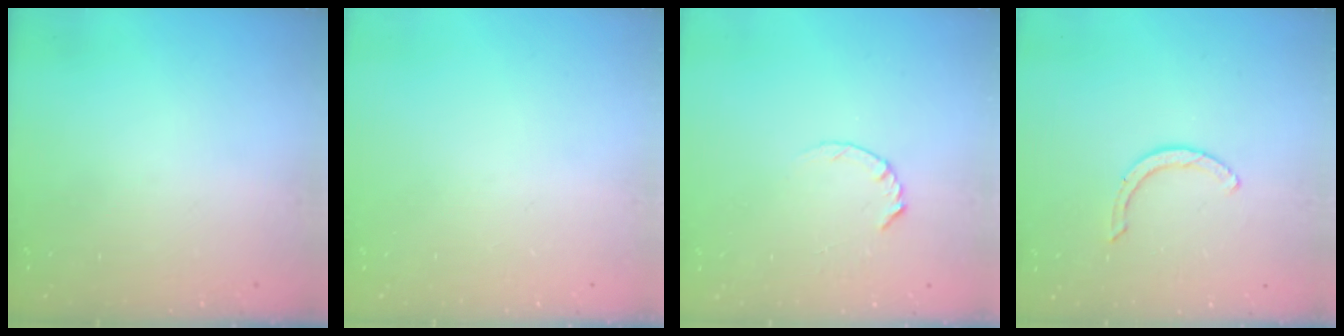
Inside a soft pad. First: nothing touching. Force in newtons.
{"total": 0.0}
{"total": 2.8, "press": 2.8, "slide": 0.4}
{"total": 3.1, "press": 3.1, "slide": 0.1}